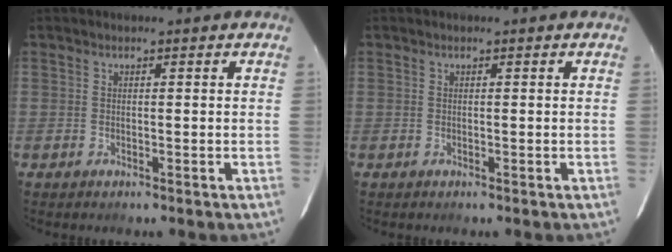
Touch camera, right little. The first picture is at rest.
{"total": 0.0}